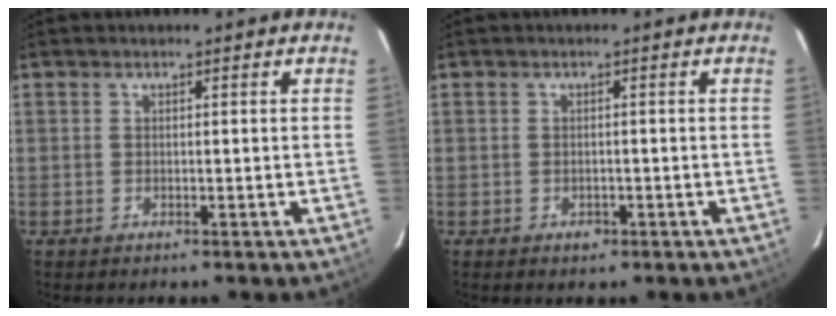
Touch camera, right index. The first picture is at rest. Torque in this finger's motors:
{"motor_torque": [0.11, 0.01, 0.07, 0.01]}